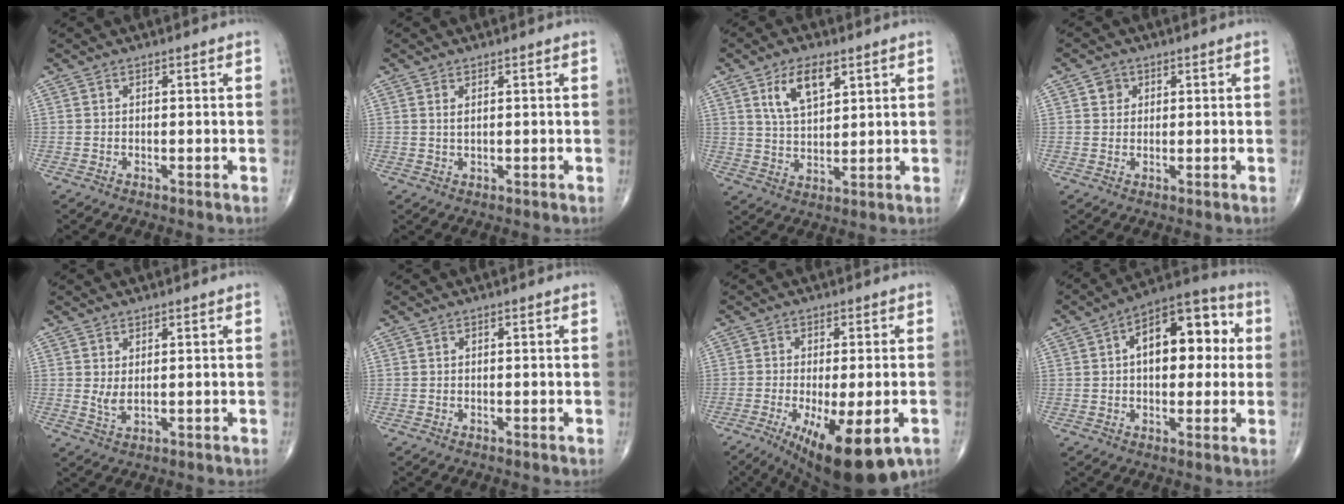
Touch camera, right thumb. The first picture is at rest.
{"total": 1.1, "force": [0.6, 0.3, 0.9], "torque": [-0.019, -0.004, 0.014]}
{"total": 8.6, "force": [4.3, 4.0, 6.3], "torque": [-0.099, -0.020, 0.083]}
{"total": 2.4, "force": [1.0, 2.1, 0.6], "torque": [0.001, -0.004, 0.011]}
{"total": 2.5, "force": [0.7, 0.9, 2.2], "torque": [-0.043, -0.011, 0.019]}
{"total": 0.0}
{"total": 15.5, "force": [-6.5, 4.9, 13.1], "torque": [-0.190, -0.019, -0.088]}
{"total": 15.8, "force": [2.8, 8.6, 13.0], "torque": [-0.151, 0.028, 0.034]}